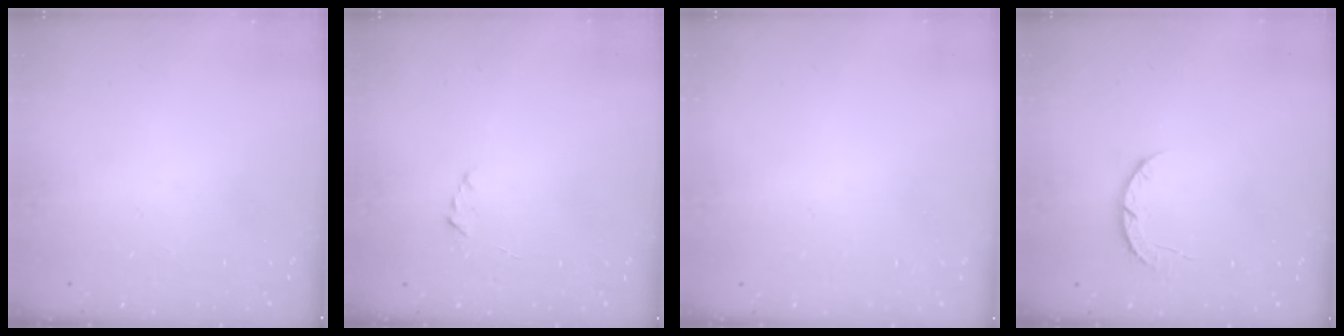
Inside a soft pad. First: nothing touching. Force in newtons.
{"total": 1.9, "press": 1.9, "slide": 0.2}
{"total": 2.4, "press": 2.4, "slide": 0.2}
{"total": 3.9, "press": 3.8, "slide": 0.6}